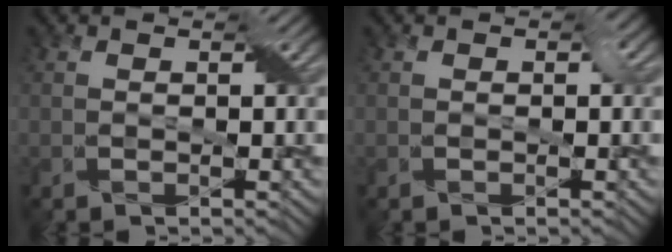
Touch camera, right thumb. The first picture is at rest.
{"total": 0.7, "force": [-0.1, 0.4, 0.5], "torque": [-0.007, -0.001, -0.004]}